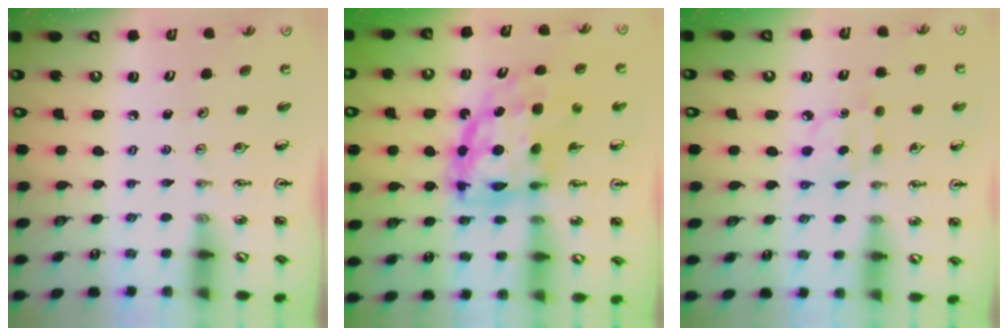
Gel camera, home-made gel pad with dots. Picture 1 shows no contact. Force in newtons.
{"total": 14.0, "press": 13.9, "slide": 1.2}
{"total": 2.9, "press": 2.8, "slide": 0.6}